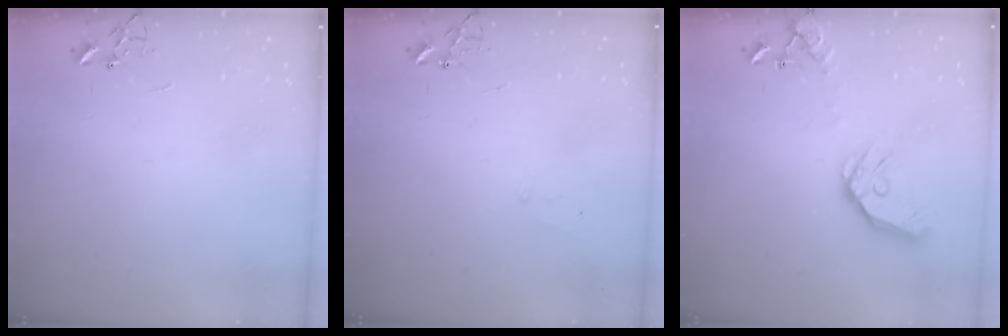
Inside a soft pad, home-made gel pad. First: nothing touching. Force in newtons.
{"total": 5.6, "press": 5.6, "slide": 0.7}
{"total": 16.8, "press": 16.6, "slide": 2.9}